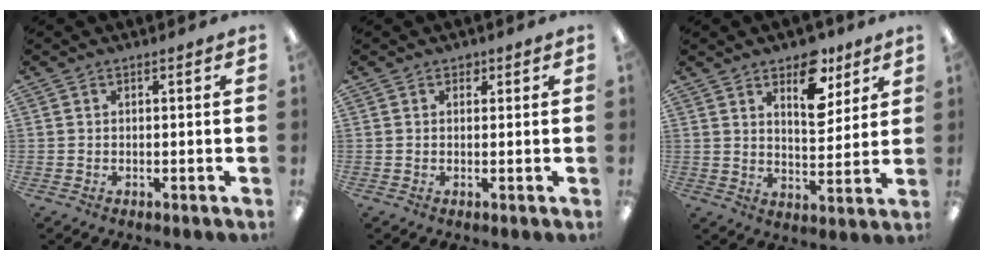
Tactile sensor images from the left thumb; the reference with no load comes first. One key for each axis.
{"total": 1.1, "fx": 0.7, "fy": 0.8, "fz": 0.3, "tx": 0.001, "ty": -0.001, "tz": 0.011}
{"total": 11.8, "fx": 7.3, "fy": 6.0, "fz": 7.1, "tx": -0.085, "ty": -0.038, "tz": 0.123}